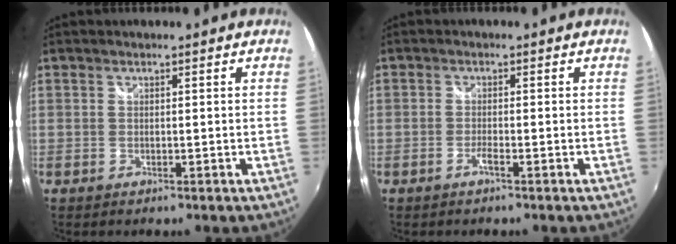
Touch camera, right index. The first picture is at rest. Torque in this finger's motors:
{"motor_torque": [0.68, 0.07, 0.15, 0.04]}